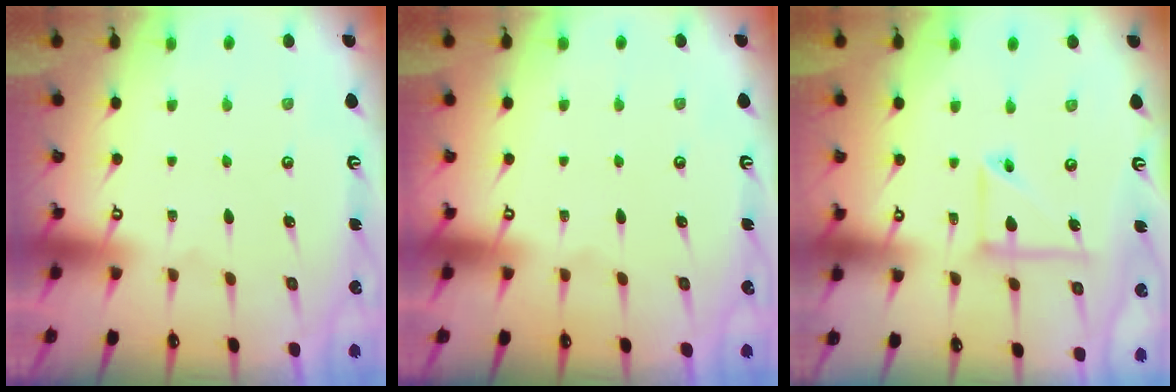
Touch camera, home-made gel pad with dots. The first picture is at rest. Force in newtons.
{"total": 0.0}
{"total": 9.4, "press": 9.4, "slide": 0.7}